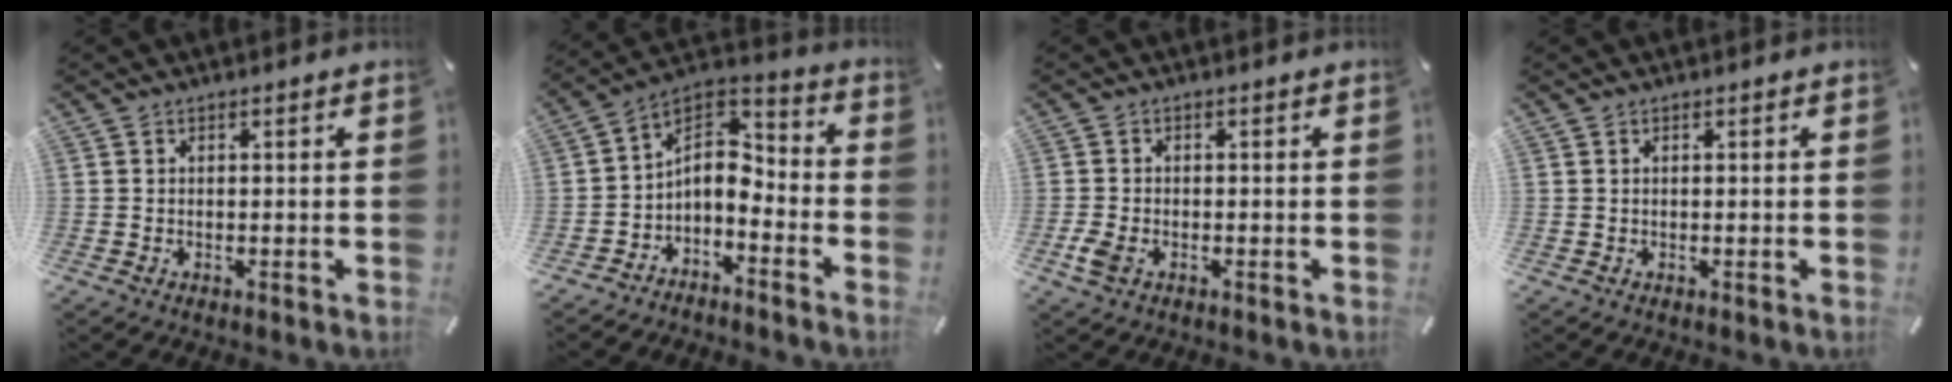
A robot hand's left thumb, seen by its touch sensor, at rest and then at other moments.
{"total": 7.7, "force": [-2.4, 5.8, 4.4], "torque": [-0.087, -0.002, -0.047]}
{"total": 3.6, "force": [-1.4, 2.2, 2.4], "torque": [-0.067, -0.005, -0.030]}
{"total": 0.0}